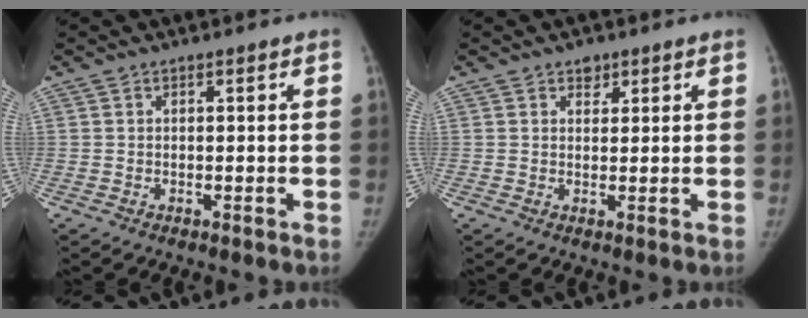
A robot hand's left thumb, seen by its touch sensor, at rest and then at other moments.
{"total": 2.2, "force": [1.4, 1.5, 0.7], "torque": [0.005, -0.007, 0.018]}